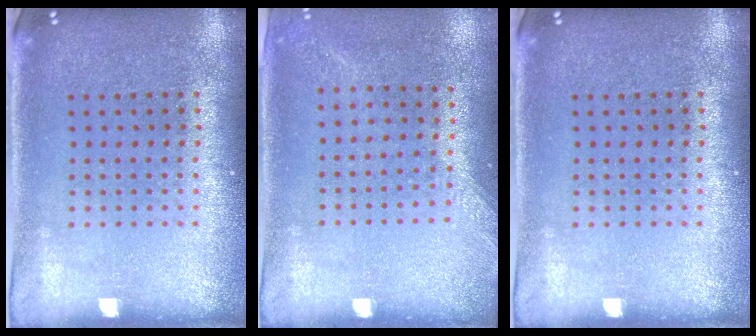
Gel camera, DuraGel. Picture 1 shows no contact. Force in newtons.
{"total": 1.3, "press": 1.0, "slide": 0.8}
{"total": 0.0}